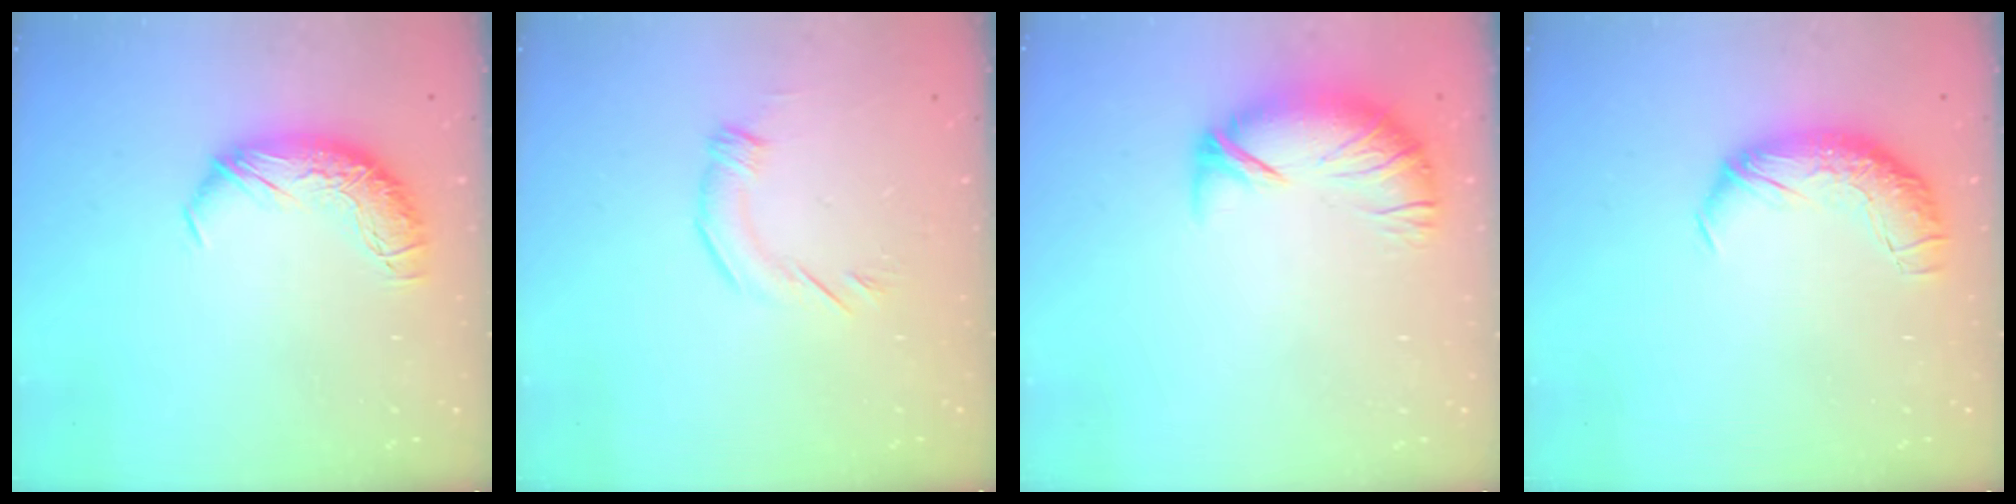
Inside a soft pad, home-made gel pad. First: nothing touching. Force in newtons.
{"total": 2.4, "press": 2.1, "slide": 1.0}
{"total": 4.2, "press": 3.5, "slide": 2.2}
{"total": 2.3, "press": 0.9, "slide": 2.2}